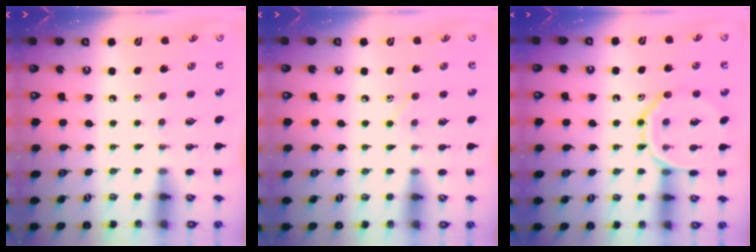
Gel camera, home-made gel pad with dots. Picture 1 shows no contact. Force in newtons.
{"total": 4.3, "press": 4.1, "slide": 1.4}
{"total": 12.6, "press": 12.6, "slide": 0.5}